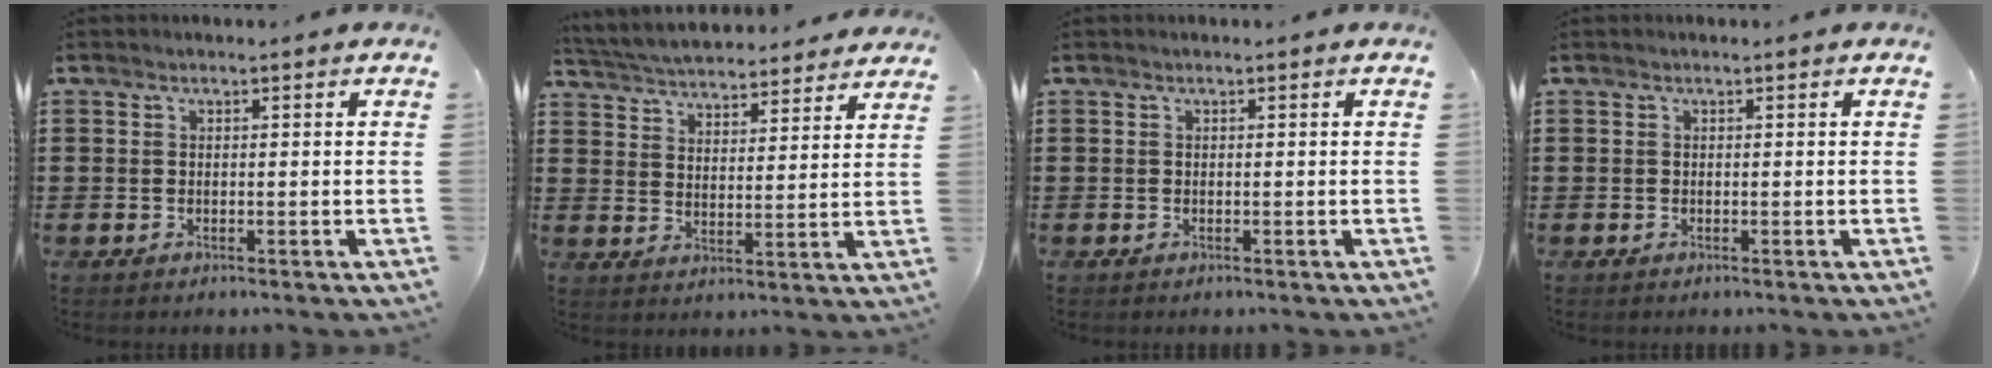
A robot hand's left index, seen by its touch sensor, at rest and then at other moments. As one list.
[{"total": 5.1, "force": [5.1, 0.4, 0.4], "torque": [-0.033, -0.029, 0.087]}, {"total": 0.0}, {"total": 0.0}]